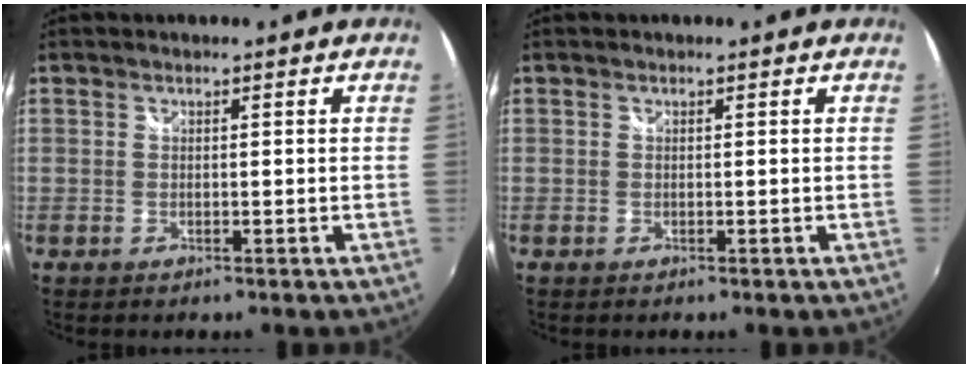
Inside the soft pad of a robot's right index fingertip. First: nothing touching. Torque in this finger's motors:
{"motor_torque": [0.00, 0.00, 0.02, 0.00]}